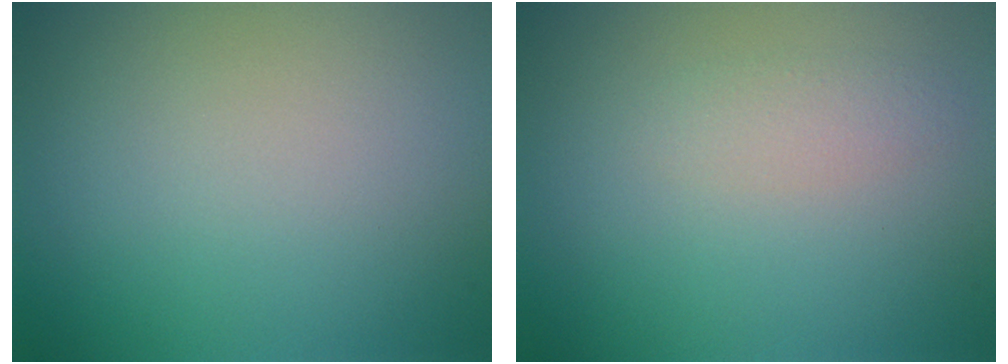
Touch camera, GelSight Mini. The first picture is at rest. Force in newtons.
{"total": 1.1, "press": 1.1, "slide": 0.0}